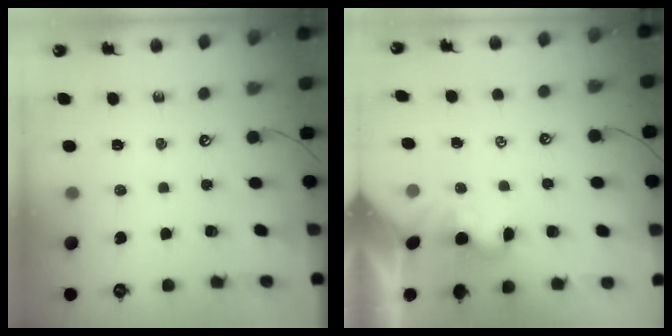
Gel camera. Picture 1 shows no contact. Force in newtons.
{"total": 2.0, "press": 1.9, "slide": 0.5}